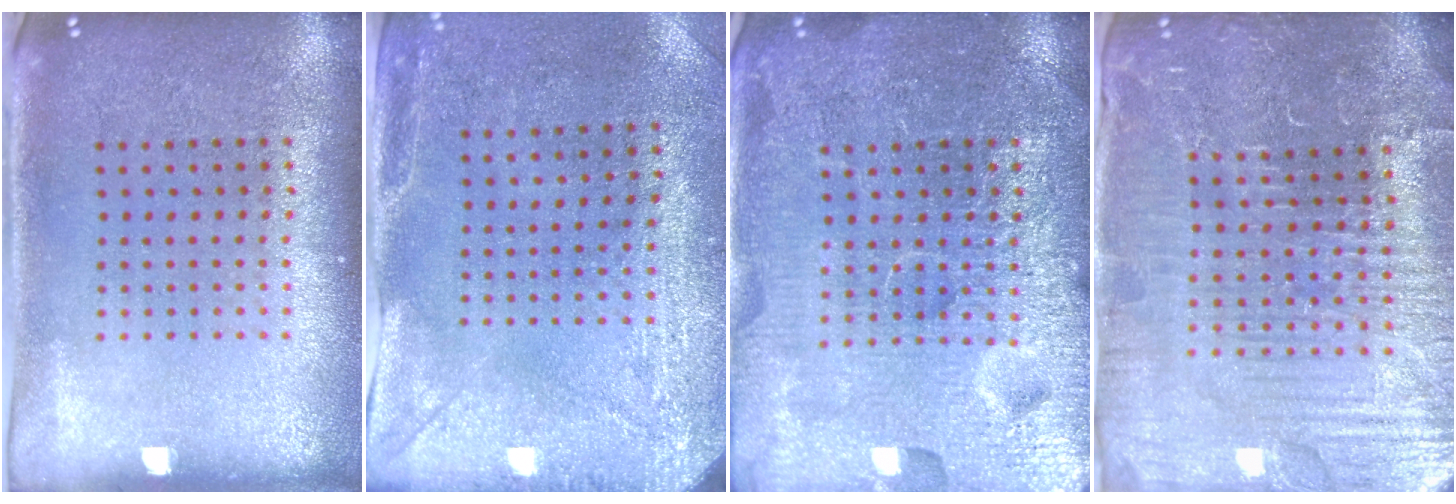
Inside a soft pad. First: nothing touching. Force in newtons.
{"total": 3.0, "press": 2.4, "slide": 1.8}
{"total": 7.0, "press": 7.0, "slide": 0.8}
{"total": 5.4, "press": 5.1, "slide": 2.0}